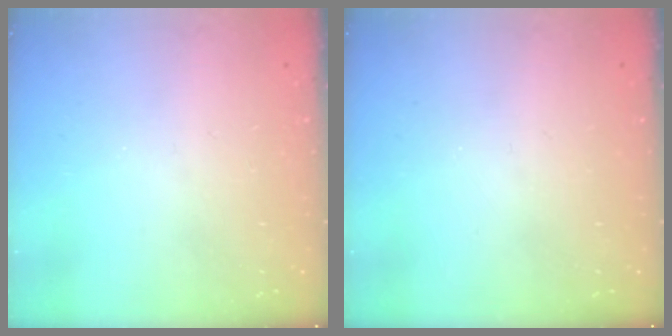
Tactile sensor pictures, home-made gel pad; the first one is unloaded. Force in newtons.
{"total": 0.0}